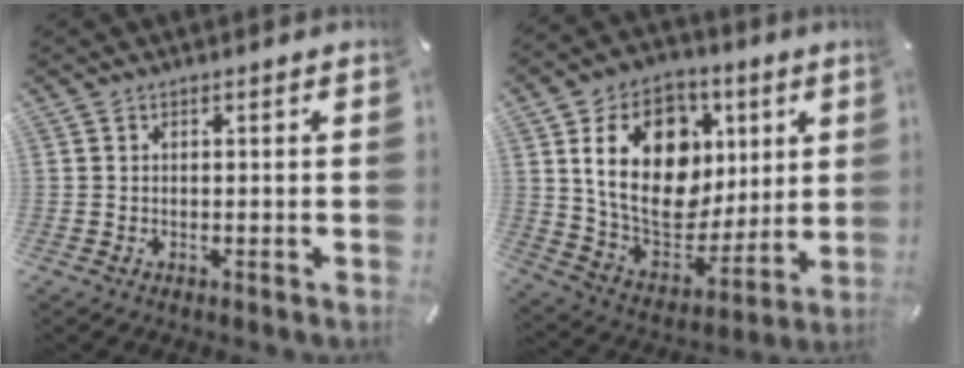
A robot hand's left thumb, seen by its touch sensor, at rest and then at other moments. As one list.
[{"total": 22.5, "force": [6.1, 16.4, 14.2], "torque": [-0.251, -0.025, 0.108]}]